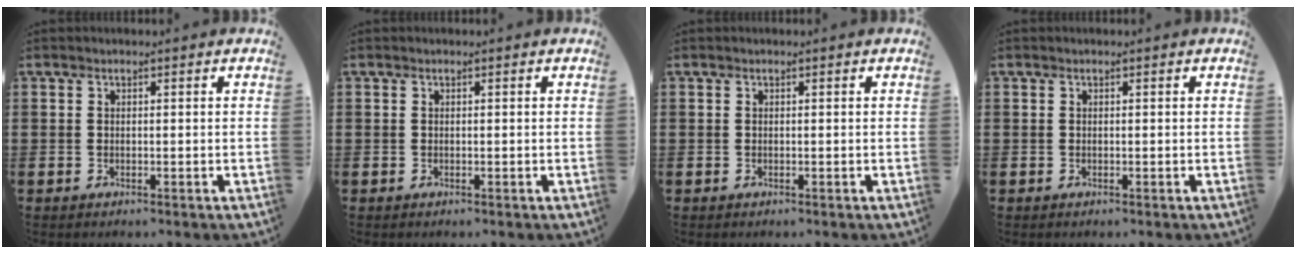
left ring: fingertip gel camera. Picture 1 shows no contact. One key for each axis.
{"total": 0.0}
{"total": 0.0}
{"total": 0.0}